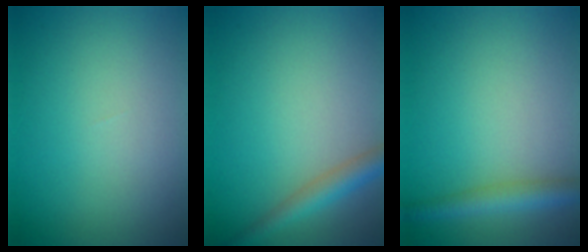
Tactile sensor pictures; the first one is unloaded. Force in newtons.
{"total": 2.8, "press": 2.8, "slide": 0.1}
{"total": 2.9, "press": 2.9, "slide": 0.1}